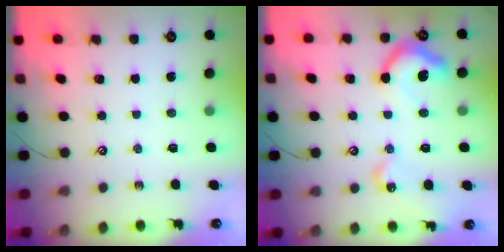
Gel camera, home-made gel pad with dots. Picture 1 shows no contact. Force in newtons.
{"total": 13.4, "press": 13.3, "slide": 1.1}